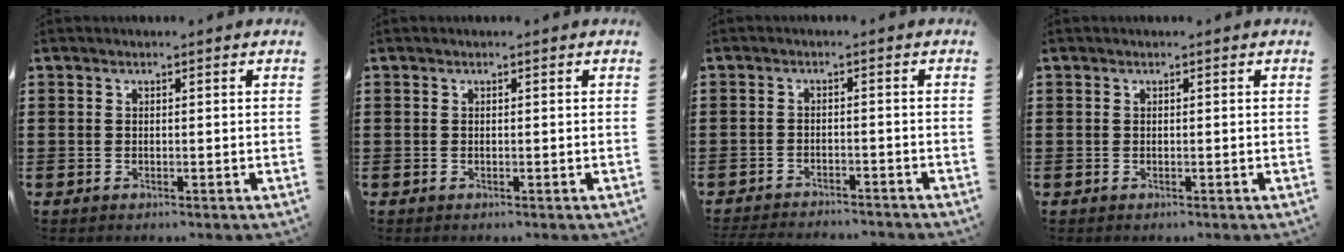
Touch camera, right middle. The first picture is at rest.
{"total": 0.0}
{"total": 2.7, "force": [-2.7, 0.0, 0.2], "torque": [-0.009, -0.003, -0.056]}
{"total": 0.0}